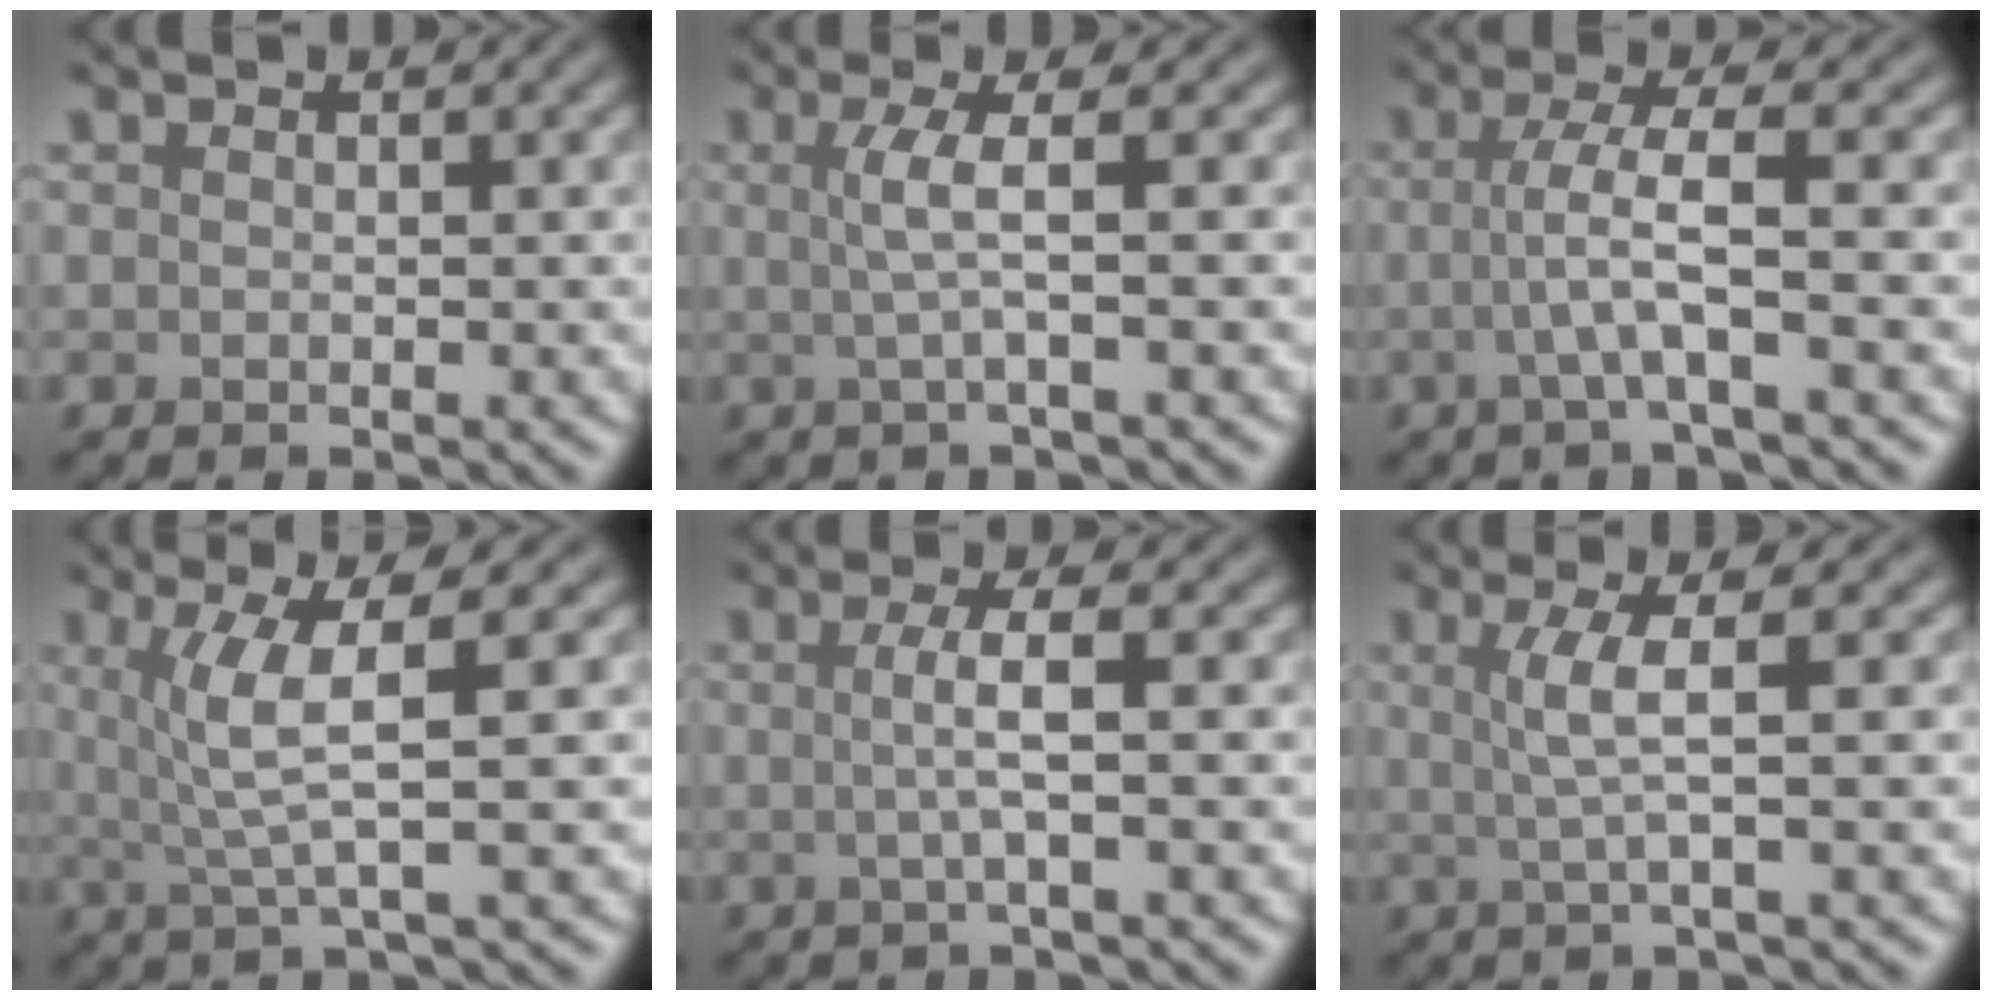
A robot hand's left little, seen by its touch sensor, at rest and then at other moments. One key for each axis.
{"total": 3.2, "fx": 0.2, "fy": 0.6, "fz": 3.1, "tx": -0.059, "ty": 0.002, "tz": 0.000}
{"total": 4.0, "fx": -0.3, "fy": 0.5, "fz": 4.0, "tx": -0.073, "ty": 0.000, "tz": -0.009}
{"total": 4.7, "fx": 1.1, "fy": 0.6, "fz": 4.5, "tx": -0.087, "ty": 0.003, "tz": 0.024}
{"total": 3.0, "fx": 0.0, "fy": 0.6, "fz": 3.0, "tx": -0.053, "ty": -0.001, "tz": -0.007}
{"total": 3.4, "fx": 0.5, "fy": 0.6, "fz": 3.4, "tx": -0.065, "ty": 0.001, "tz": 0.009}